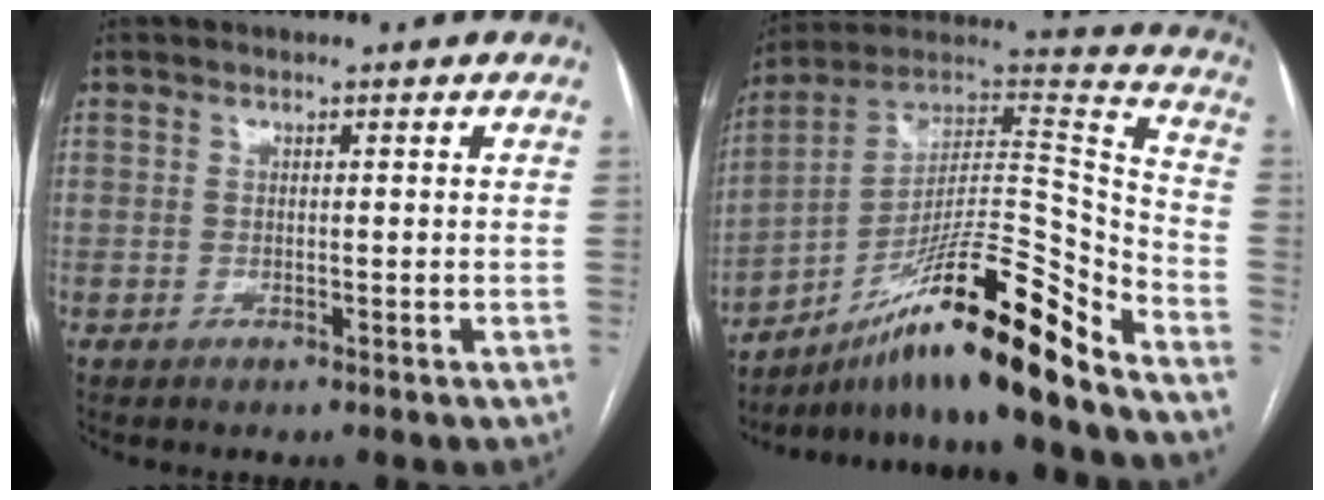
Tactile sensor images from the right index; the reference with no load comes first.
{"total": 21.4, "force": [-14.5, 0.4, 15.8], "torque": [-0.254, 0.019, -0.245]}